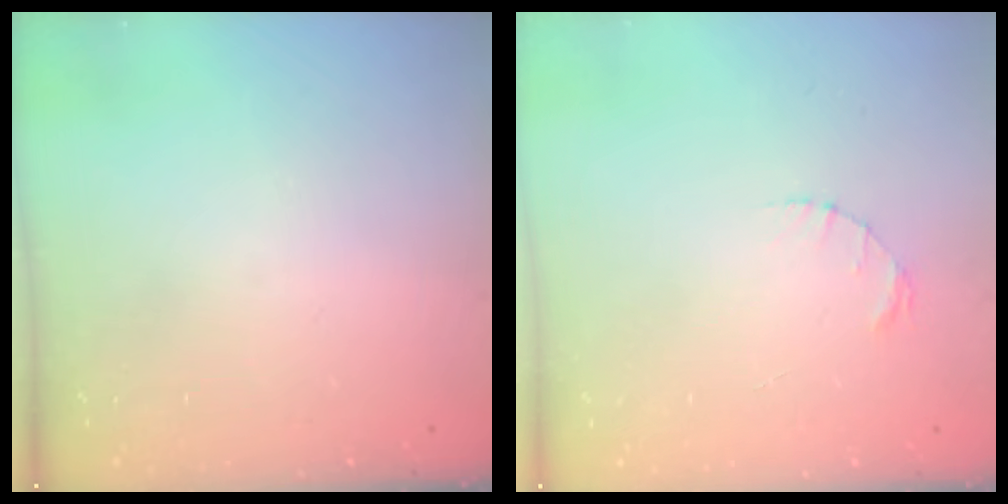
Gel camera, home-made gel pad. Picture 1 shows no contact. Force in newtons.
{"total": 1.4, "press": 1.4, "slide": 0.2}